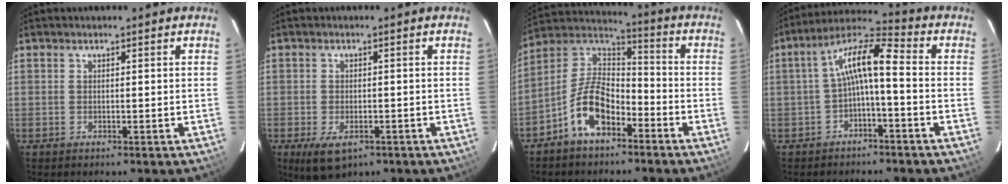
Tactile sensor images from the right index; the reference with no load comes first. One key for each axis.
{"total": 6.0, "fx": -3.2, "fy": 3.2, "fz": 4.0, "tx": -0.085, "ty": -0.023, "tz": -0.048}
{"total": 11.5, "fx": -6.4, "fy": 6.1, "fz": 7.4, "tx": -0.159, "ty": 0.025, "tz": -0.121}
{"total": 8.3, "fx": -1.6, "fy": 2.0, "fz": 7.9, "tx": -0.167, "ty": 0.024, "tz": -0.031}